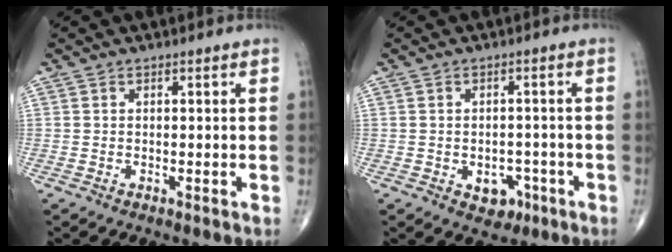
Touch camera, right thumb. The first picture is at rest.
{"total": 4.7, "force": [-1.9, 3.5, 2.5], "torque": [-0.008, 0.015, -0.020]}